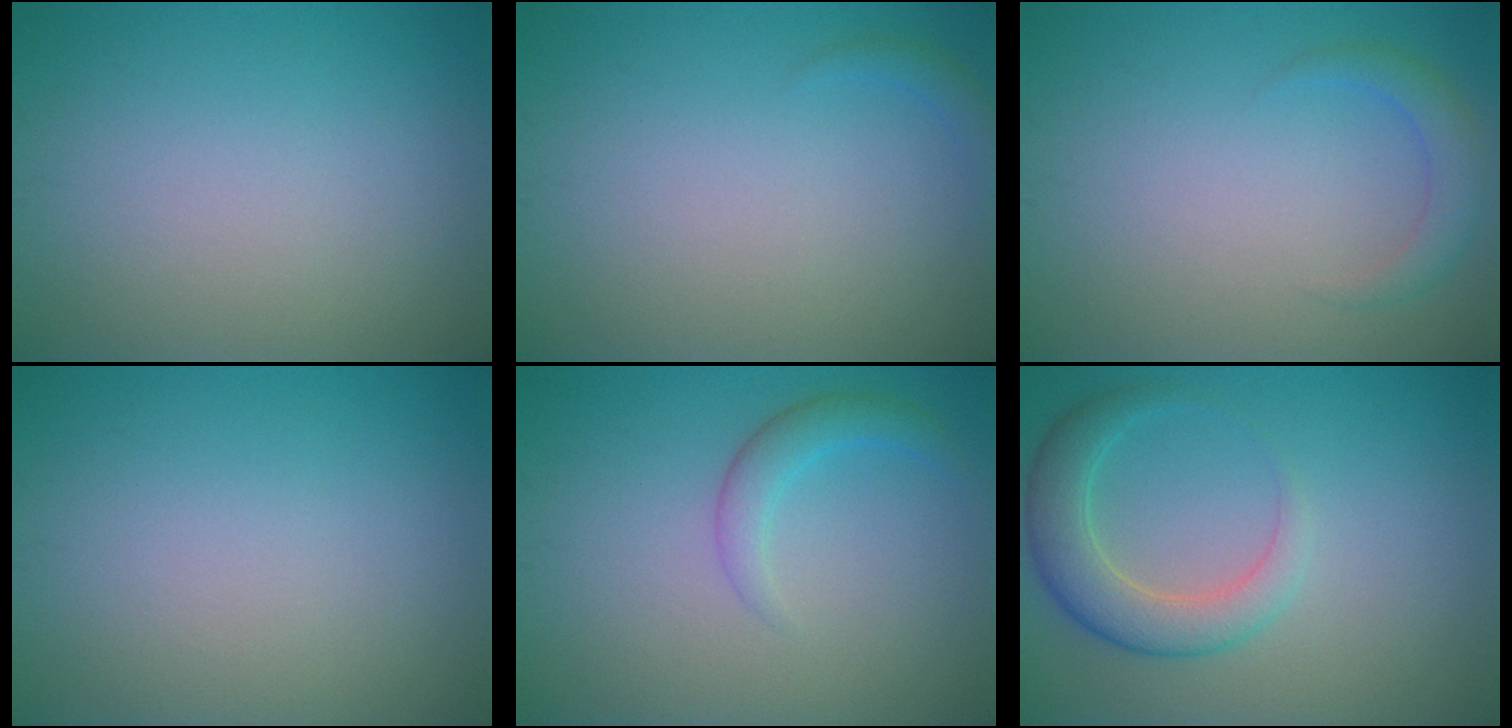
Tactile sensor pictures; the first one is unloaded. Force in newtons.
{"total": 0.9, "press": 0.9, "slide": 0.1}
{"total": 2.1, "press": 2.1, "slide": 0.2}
{"total": 0.0}
{"total": 2.2, "press": 2.2, "slide": 0.0}
{"total": 4.1, "press": 4.1, "slide": 0.1}